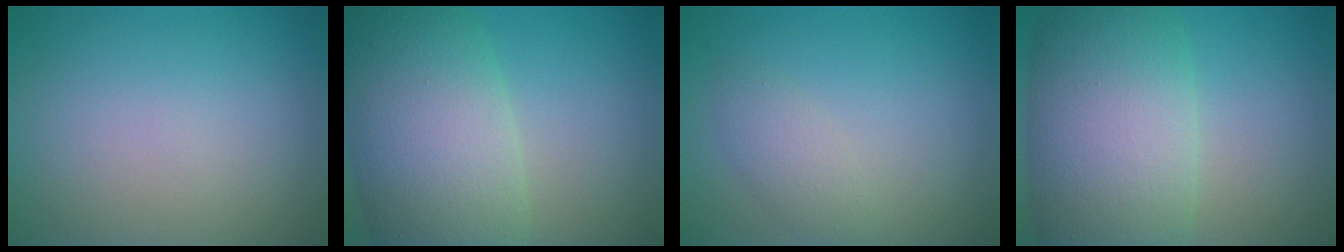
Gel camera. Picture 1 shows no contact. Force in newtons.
{"total": 11.3, "press": 11.3, "slide": 0.5}
{"total": 1.9, "press": 1.9, "slide": 0.1}
{"total": 11.7, "press": 11.7, "slide": 0.1}